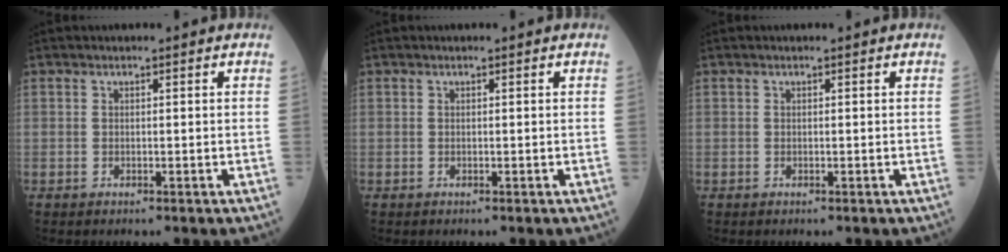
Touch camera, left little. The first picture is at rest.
{"total": 0.0}
{"total": 0.0}